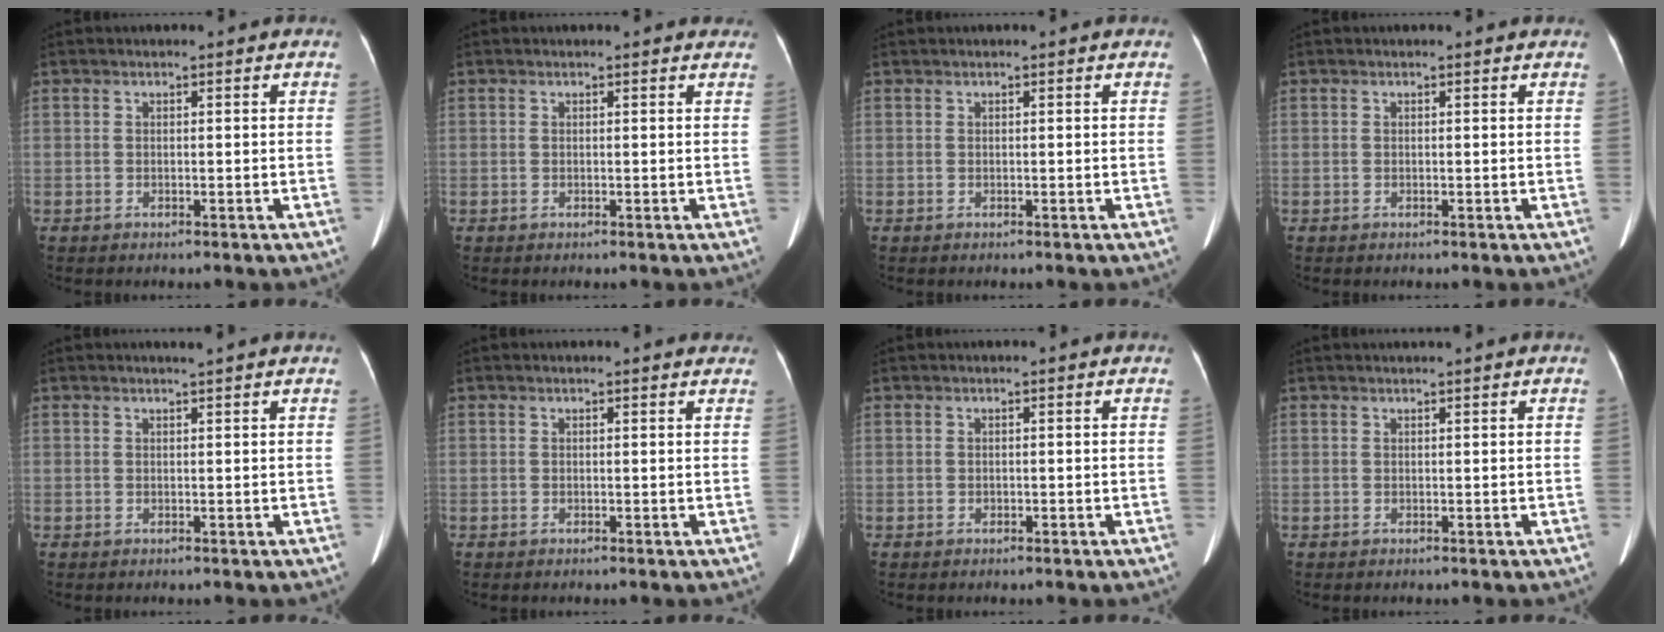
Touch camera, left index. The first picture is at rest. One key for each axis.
{"total": 3.3, "fx": 3.1, "fy": 1.0, "fz": 0.7, "tx": -0.006, "ty": 0.003, "tz": 0.018}
{"total": 0.0}
{"total": 0.5, "fx": 0.5, "fy": 0.1, "fz": 0.1, "tx": -0.005, "ty": -0.001, "tz": 0.000}
{"total": 1.2, "fx": 1.0, "fy": -0.3, "fz": 0.5, "tx": -0.012, "ty": -0.001, "tz": 0.021}
{"total": 3.1, "fx": 2.9, "fy": 0.6, "fz": 0.6, "tx": -0.008, "ty": 0.000, "tz": 0.017}
{"total": 0.0}
{"total": 1.1, "fx": 0.9, "fy": -0.3, "fz": 0.4, "tx": -0.009, "ty": 0.008, "tz": 0.023}